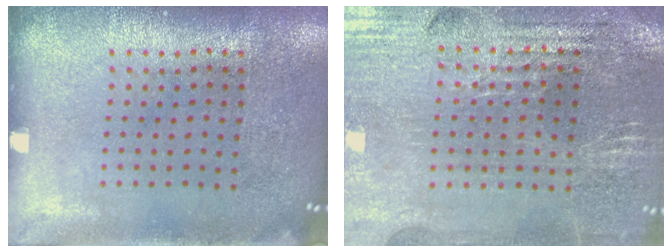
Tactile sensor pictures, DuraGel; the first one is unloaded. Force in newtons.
{"total": 2.9, "press": 2.8, "slide": 0.5}